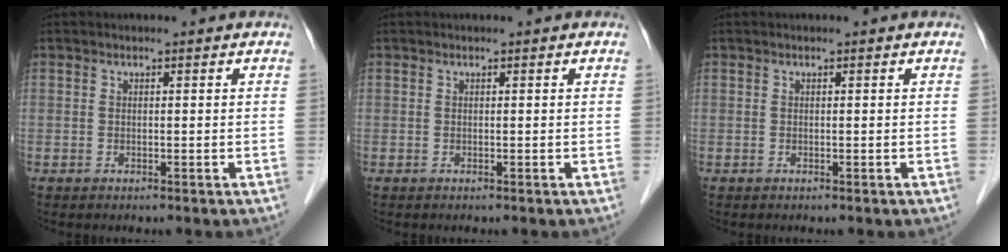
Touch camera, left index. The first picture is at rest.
{"total": 0.0}
{"total": 0.0}